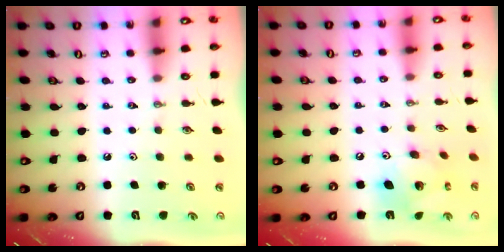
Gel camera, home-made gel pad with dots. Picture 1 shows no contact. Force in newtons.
{"total": 13.4, "press": 13.4, "slide": 1.4}